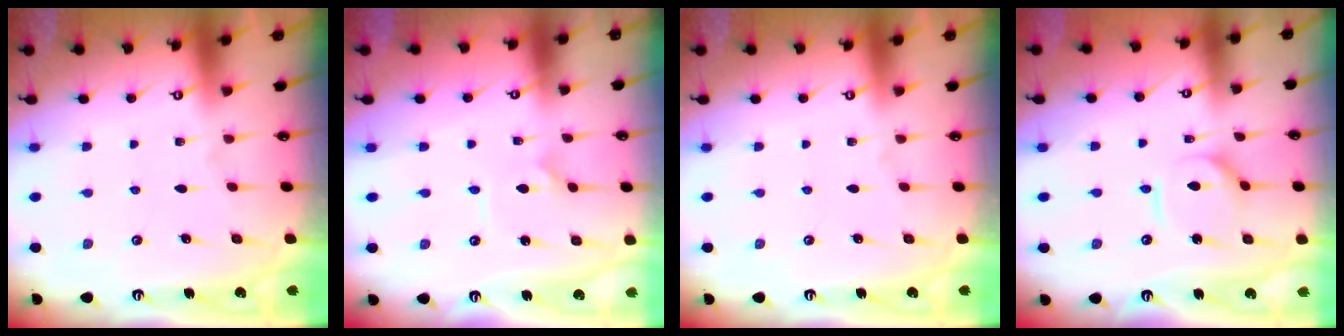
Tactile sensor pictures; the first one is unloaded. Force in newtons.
{"total": 1.6, "press": 1.6, "slide": 0.1}
{"total": 0.0}
{"total": 6.6, "press": 6.6, "slide": 0.7}